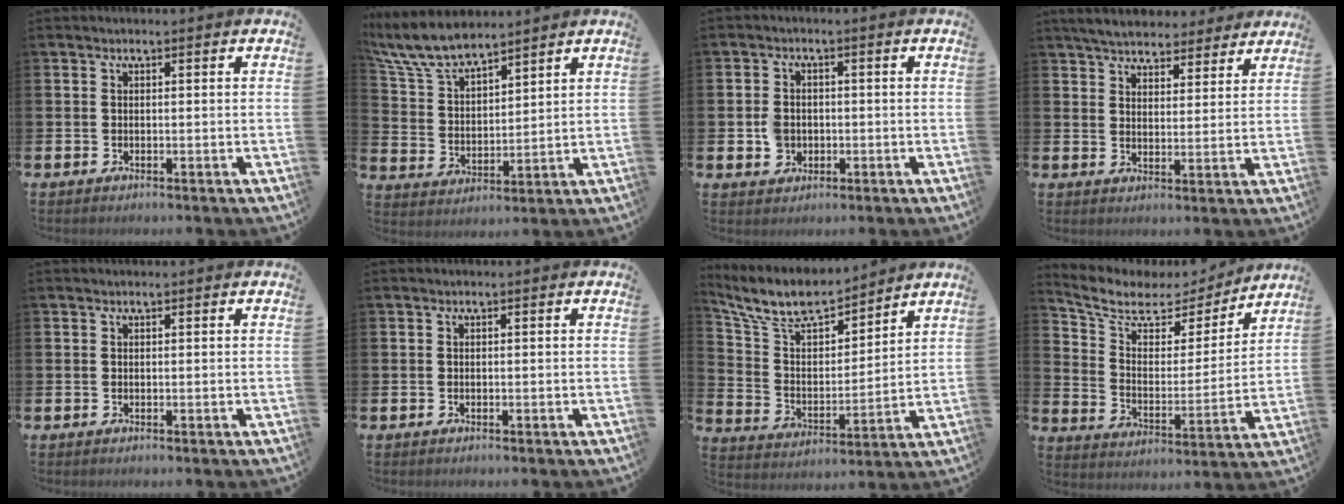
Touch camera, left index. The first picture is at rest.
{"total": 8.3, "force": [7.7, 1.7, 2.8], "torque": [-0.091, -0.029, 0.142]}
{"total": 3.1, "force": [-0.3, 2.7, 1.4], "torque": [-0.025, 0.006, -0.010]}
{"total": 5.4, "force": [5.3, 1.2, 0.5], "torque": [-0.030, -0.027, 0.095]}
{"total": 0.0}
{"total": 0.0}
{"total": 9.6, "force": [8.8, 2.5, 3.1], "torque": [-0.109, -0.054, 0.158]}
{"total": 7.6, "force": [6.4, 3.5, 2.2], "torque": [-0.090, -0.040, 0.110]}